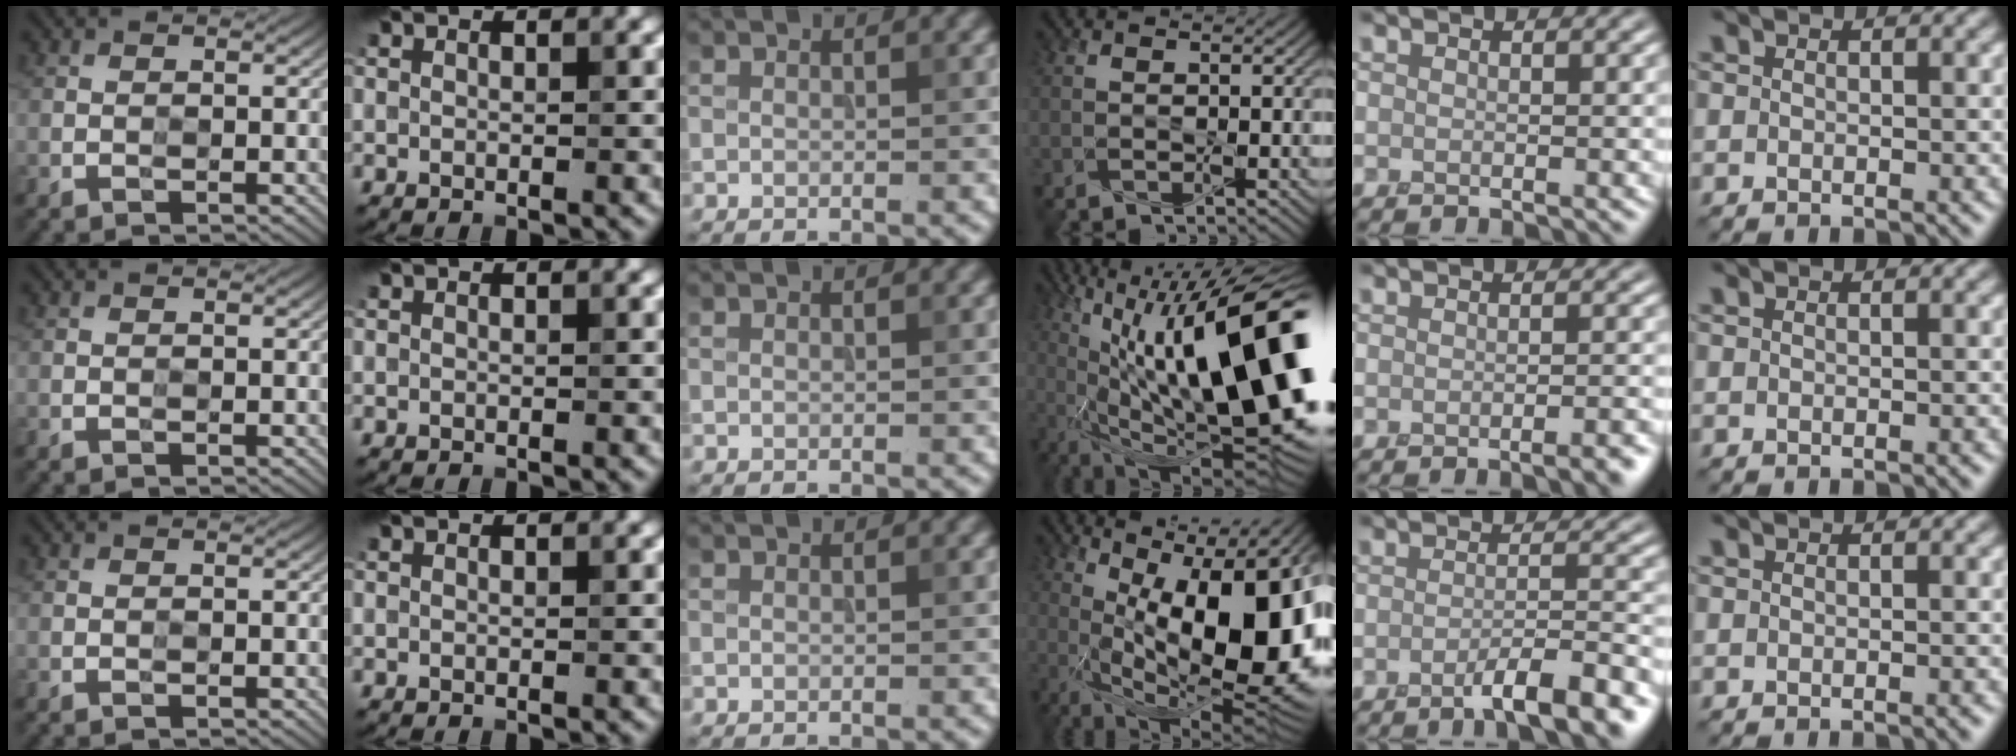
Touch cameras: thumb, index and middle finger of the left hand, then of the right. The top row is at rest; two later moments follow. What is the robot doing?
{"motion": "press", "object": "syringe"}